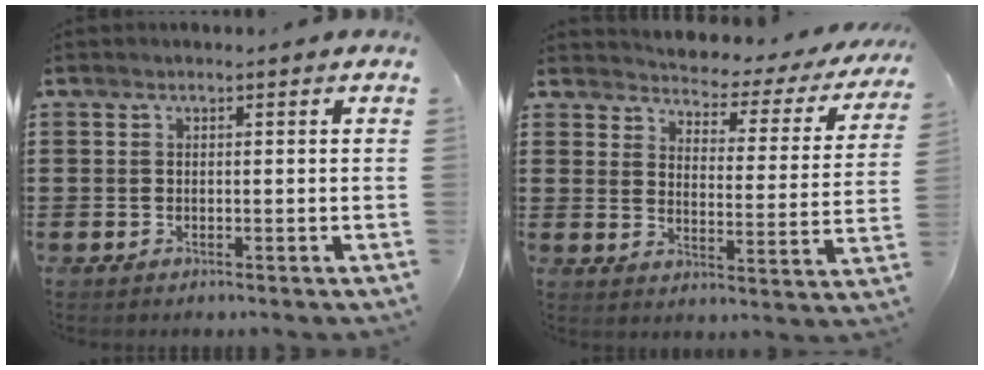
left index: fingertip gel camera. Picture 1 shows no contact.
{"total": 2.7, "force": [2.6, 0.6, 0.5], "torque": [-0.022, -0.030, 0.033]}